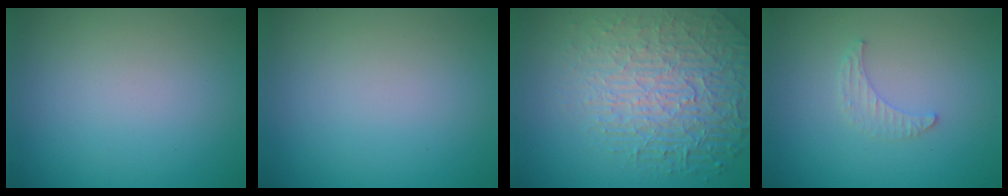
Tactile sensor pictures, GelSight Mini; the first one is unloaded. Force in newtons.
{"total": 0.0}
{"total": 7.8, "press": 5.5, "slide": 5.5}
{"total": 1.3, "press": 1.3, "slide": 0.4}